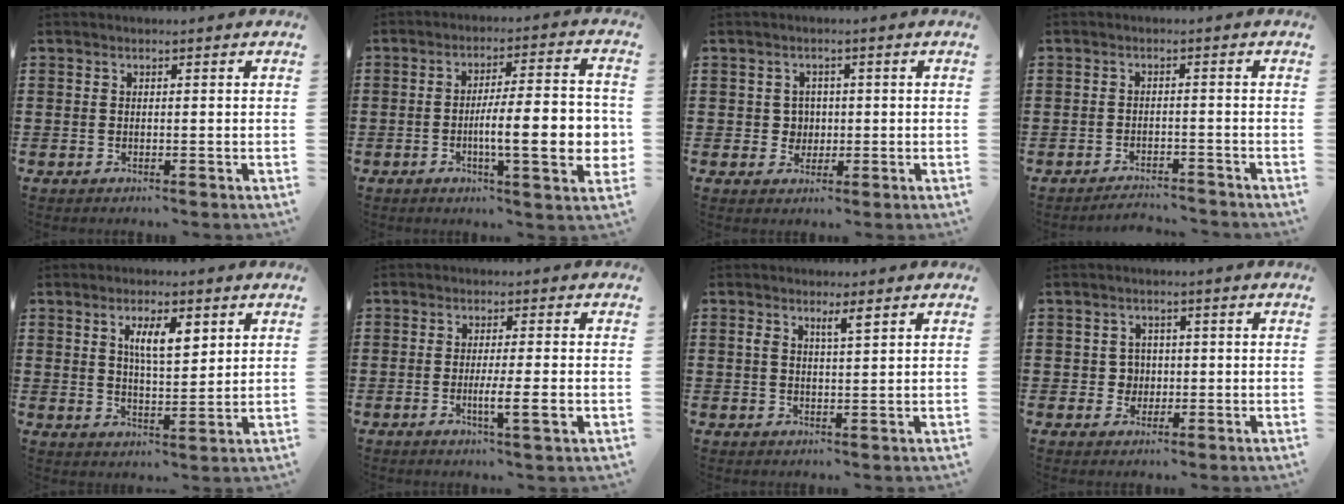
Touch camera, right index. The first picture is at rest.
{"total": 11.4, "force": [-2.2, 2.1, 11.0], "torque": [-0.166, -0.004, -0.040]}
{"total": 2.6, "force": [0.0, 2.4, 0.8], "torque": [-0.025, 0.009, -0.003]}
{"total": 2.6, "force": [-2.6, 0.1, -0.1], "torque": [-0.006, 0.001, -0.055]}
{"total": 5.9, "force": [2.6, 2.0, 4.9], "torque": [-0.095, 0.004, 0.041]}
{"total": 4.9, "force": [-1.3, 0.1, 4.7], "torque": [-0.079, -0.011, -0.023]}
{"total": 2.7, "force": [1.6, 0.5, 2.1], "torque": [-0.036, 0.000, 0.024]}
{"total": 2.7, "force": [-0.1, 2.5, 0.9], "torque": [-0.026, 0.008, -0.006]}